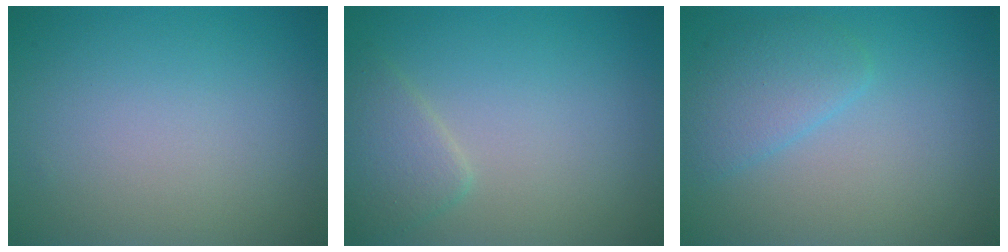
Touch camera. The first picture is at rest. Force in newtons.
{"total": 2.3, "press": 2.3, "slide": 0.0}
{"total": 2.7, "press": 2.7, "slide": 0.2}